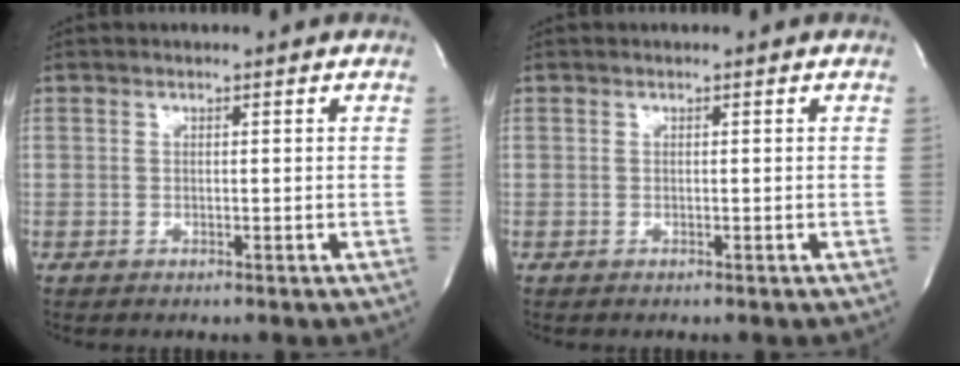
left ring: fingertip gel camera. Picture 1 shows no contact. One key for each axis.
{"total": 0.0}